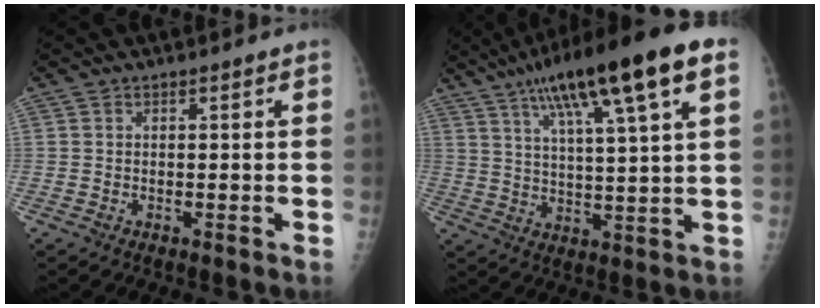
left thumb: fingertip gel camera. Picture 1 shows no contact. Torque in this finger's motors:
{"motor_torque": [0.65, 0.68, 1.65, -1.13, 0.20]}